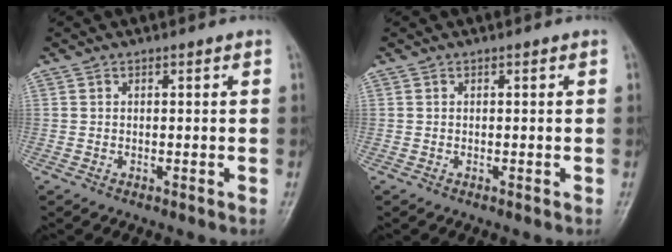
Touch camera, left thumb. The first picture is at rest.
{"total": 0.0}